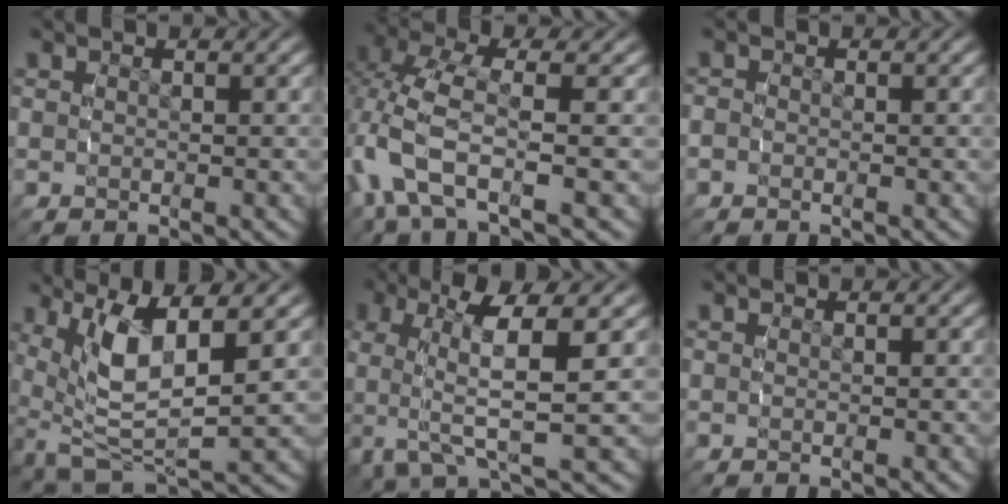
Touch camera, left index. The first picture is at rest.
{"total": 5.2, "force": [-1.1, 2.2, 4.6], "torque": [-0.148, -0.023, -0.008]}
{"total": 1.3, "force": [-0.8, 1.1, 0.1], "torque": [-0.010, -0.001, -0.020]}
{"total": 6.9, "force": [-1.3, 3.7, 5.7], "torque": [-0.127, -0.037, 0.000]}
{"total": 6.7, "force": [0.2, 2.3, 6.3], "torque": [-0.129, -0.011, 0.010]}
{"total": 0.0}